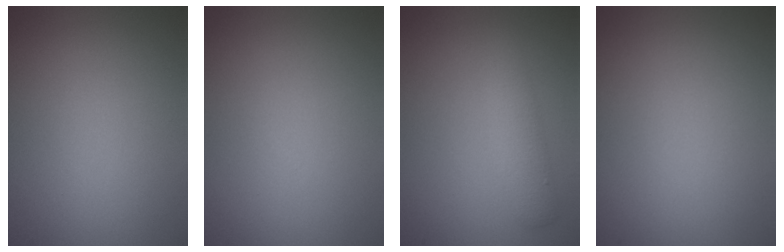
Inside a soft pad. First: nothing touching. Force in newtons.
{"total": 0.0}
{"total": 3.0, "press": 3.0, "slide": 0.1}
{"total": 0.0}